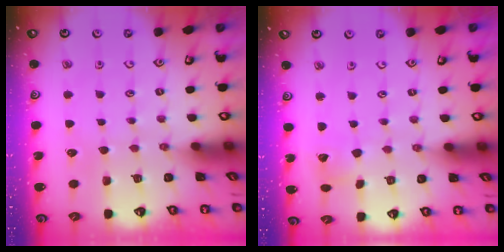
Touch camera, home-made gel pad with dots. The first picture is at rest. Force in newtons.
{"total": 3.0, "press": 3.0, "slide": 0.2}